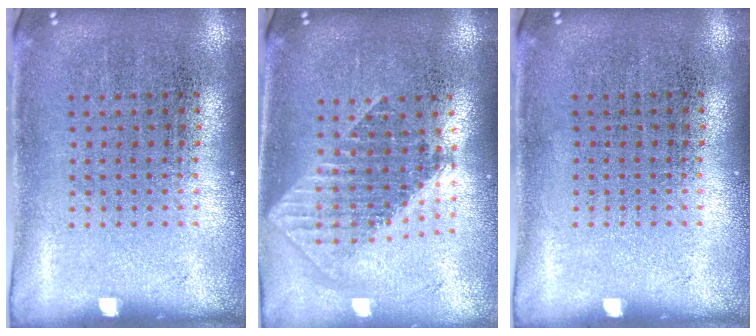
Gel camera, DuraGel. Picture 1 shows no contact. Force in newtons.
{"total": 1.8, "press": 1.5, "slide": 1.1}
{"total": 0.0}